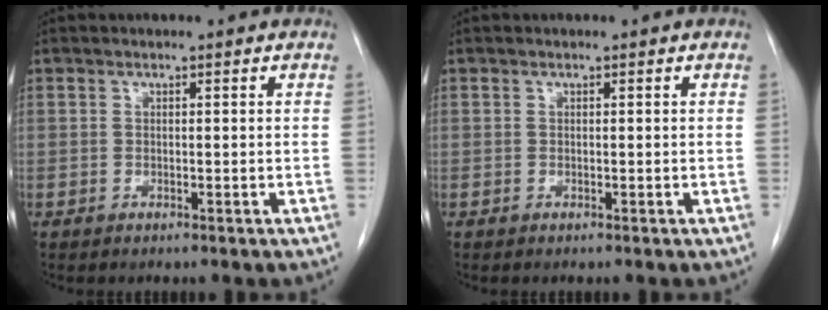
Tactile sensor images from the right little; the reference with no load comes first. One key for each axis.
{"total": 0.0}